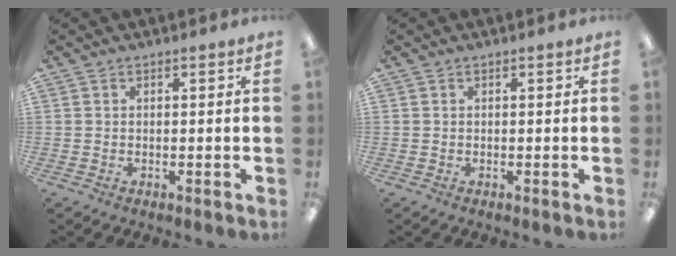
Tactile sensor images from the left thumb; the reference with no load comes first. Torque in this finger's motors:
{"motor_torque": [0.00, 0.00, -0.12, -0.12, 0.00]}